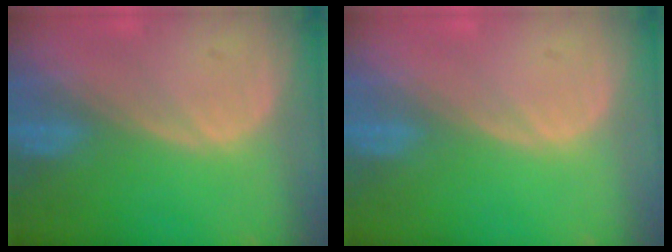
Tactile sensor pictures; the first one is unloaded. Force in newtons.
{"total": 0.0}